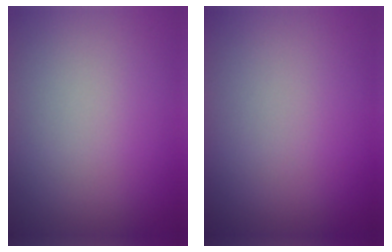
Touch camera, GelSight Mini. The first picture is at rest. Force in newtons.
{"total": 0.0}